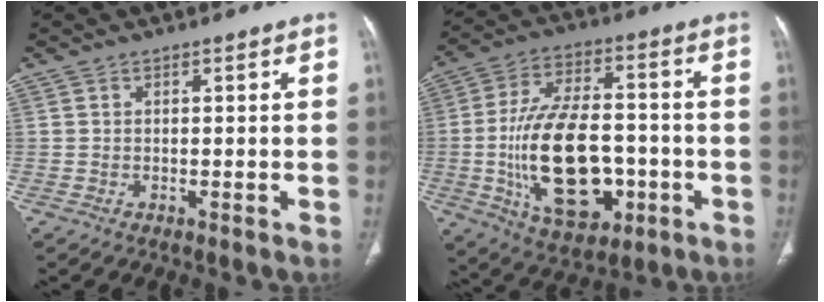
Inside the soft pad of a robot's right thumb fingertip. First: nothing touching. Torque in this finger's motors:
{"motor_torque": [0.75, 0.54, 2.19, -0.47, 0.73]}